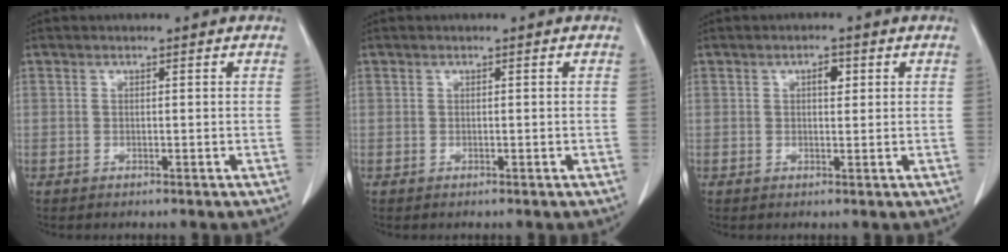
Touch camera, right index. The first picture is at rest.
{"total": 0.0}
{"total": 2.0, "force": [0.7, 0.9, 1.6], "torque": [-0.026, 0.001, 0.009]}